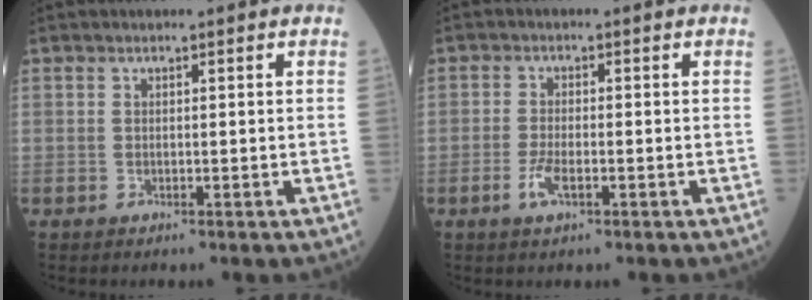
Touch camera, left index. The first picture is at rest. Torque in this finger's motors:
{"motor_torque": [0.66, 0.43, 0.06, 0.02]}